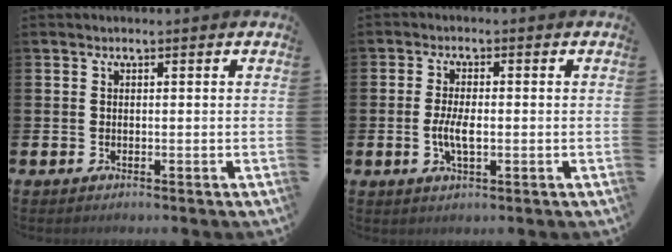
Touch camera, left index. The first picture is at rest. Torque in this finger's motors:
{"motor_torque": [0.68, 0.00, 0.15, 0.15]}